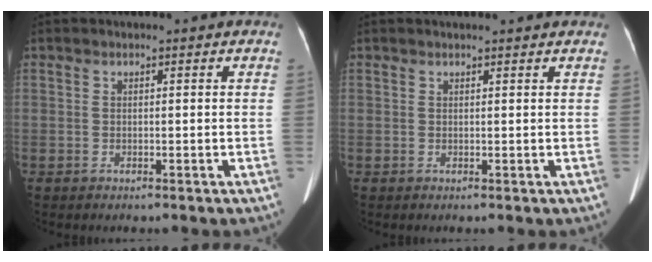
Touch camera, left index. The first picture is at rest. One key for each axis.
{"total": 3.4, "fx": 3.2, "fy": 0.2, "fz": 1.2, "tx": -0.016, "ty": 0.014, "tz": 0.035}